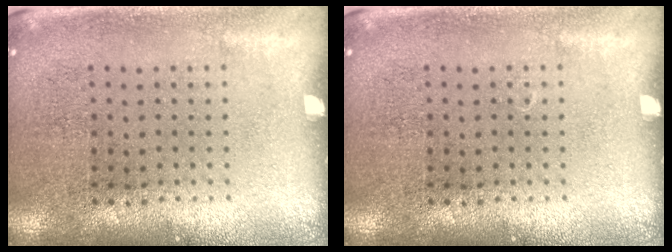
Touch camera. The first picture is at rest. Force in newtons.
{"total": 0.0}